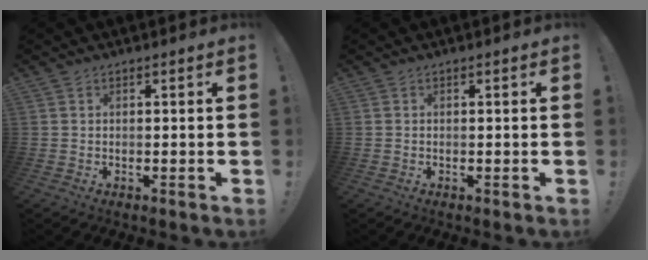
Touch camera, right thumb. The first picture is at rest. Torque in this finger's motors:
{"motor_torque": [0.14, -0.05, 0.14, -0.01, -0.01]}